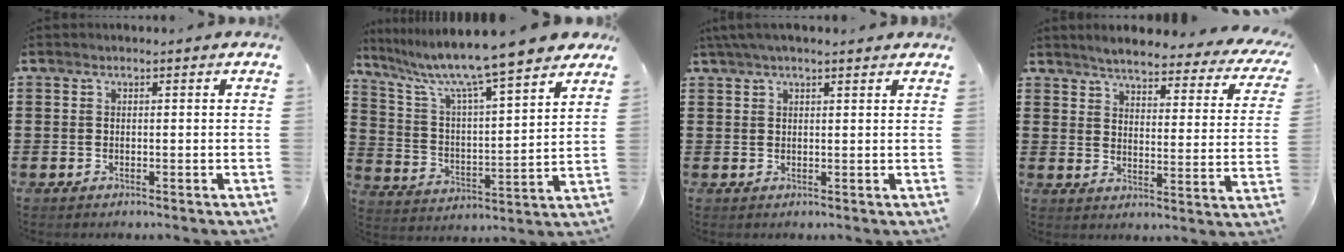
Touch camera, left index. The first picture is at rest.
{"total": 9.5, "force": [8.4, -0.2, 4.5], "torque": [-0.122, -0.061, 0.137]}
{"total": 2.7, "force": [2.1, 0.3, 1.7], "torque": [-0.037, 0.005, 0.040]}
{"total": 4.0, "force": [3.9, 0.2, 1.0], "torque": [-0.043, -0.029, 0.060]}